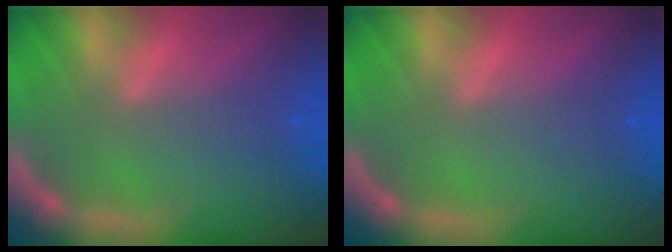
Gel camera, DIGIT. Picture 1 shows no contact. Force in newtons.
{"total": 0.0}